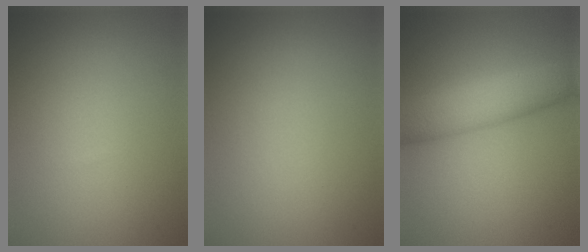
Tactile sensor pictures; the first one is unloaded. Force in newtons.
{"total": 0.0}
{"total": 5.6, "press": 5.6, "slide": 0.2}